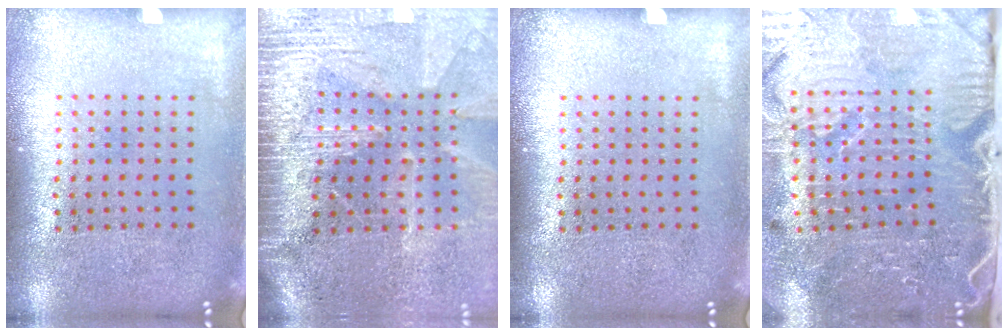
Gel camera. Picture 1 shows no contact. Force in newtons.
{"total": 3.6, "press": 3.3, "slide": 1.6}
{"total": 0.0}
{"total": 5.4, "press": 4.4, "slide": 3.2}